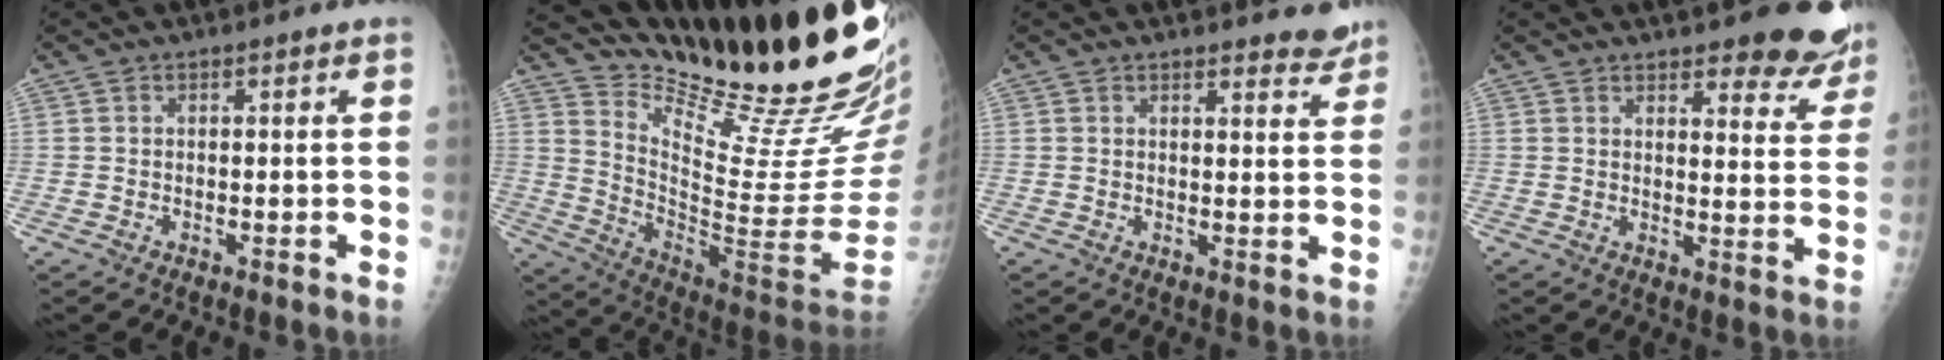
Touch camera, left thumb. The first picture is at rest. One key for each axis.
{"total": 27.1, "fx": 21.9, "fy": 3.8, "fz": 15.4, "tx": -0.210, "ty": -0.169, "tz": 0.328}
{"total": 4.3, "fx": 4.0, "fy": 1.0, "fz": 1.2, "tx": 0.001, "ty": -0.028, "tz": 0.040}
{"total": 11.3, "fx": 9.5, "fy": 3.2, "fz": 5.3, "tx": -0.025, "ty": -0.063, "tz": 0.106}